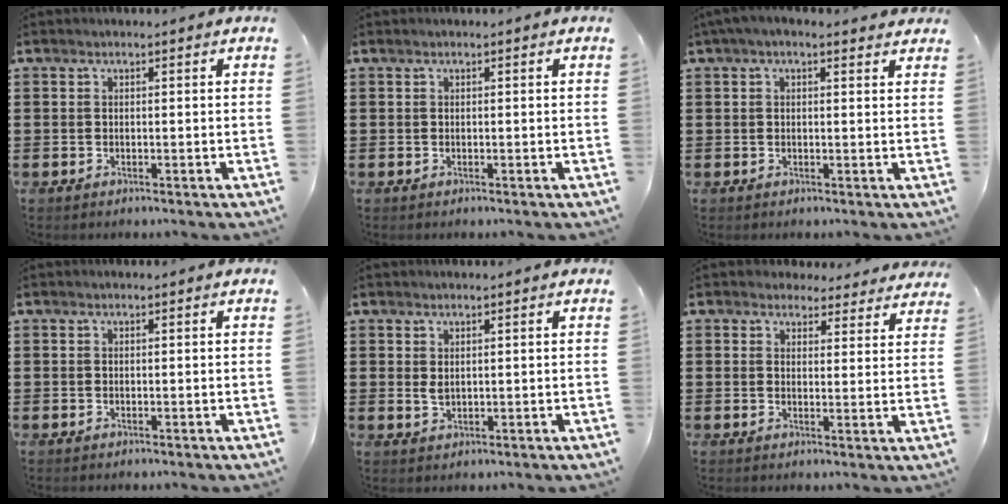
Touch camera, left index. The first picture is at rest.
{"total": 0.0}
{"total": 1.9, "force": [1.3, 0.5, 1.3], "torque": [-0.028, 0.006, 0.024]}
{"total": 0.0}
{"total": 1.6, "force": [0.7, 0.8, 1.2], "torque": [-0.033, 0.000, 0.011]}
{"total": 3.6, "force": [3.4, 1.2, 0.4], "torque": [-0.013, -0.008, 0.062]}